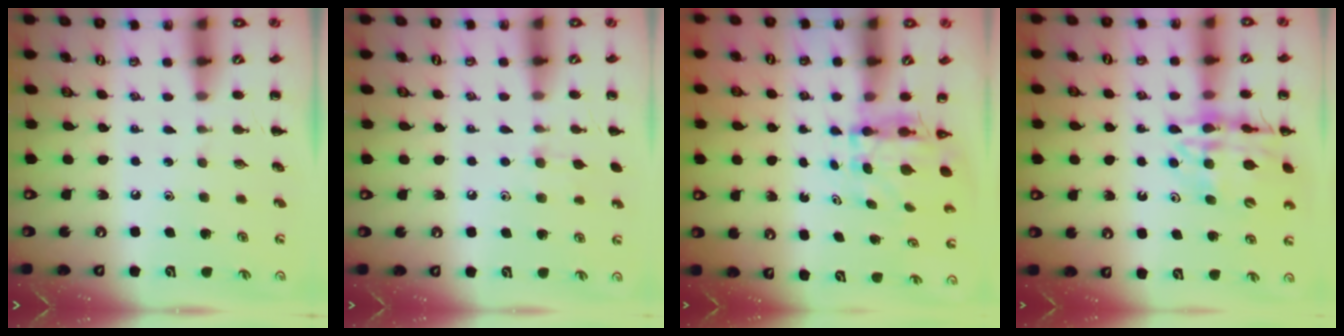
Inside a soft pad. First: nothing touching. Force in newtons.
{"total": 6.1, "press": 5.7, "slide": 2.3}
{"total": 4.2, "press": 4.2, "slide": 0.3}
{"total": 16.3, "press": 16.0, "slide": 3.1}